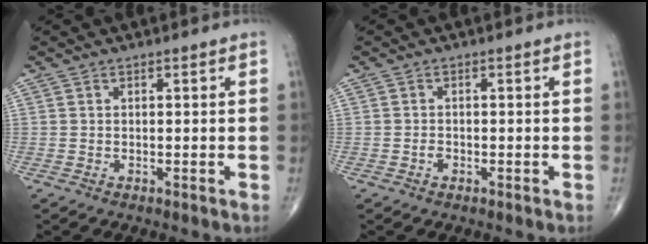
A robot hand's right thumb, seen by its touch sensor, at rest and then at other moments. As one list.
[{"total": 1.0, "force": [-0.5, 0.7, 0.6], "torque": [-0.007, 0.002, -0.010]}]